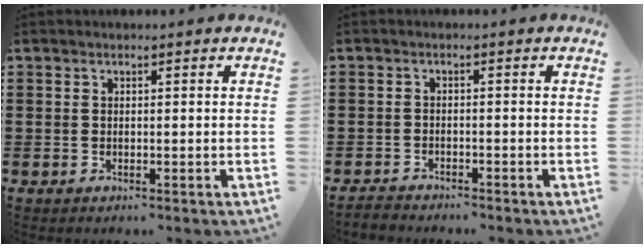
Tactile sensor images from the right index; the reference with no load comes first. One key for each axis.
{"total": 1.6, "fx": -1.6, "fy": 0.1, "fz": 0.0, "tx": -0.006, "ty": 0.000, "tz": -0.035}